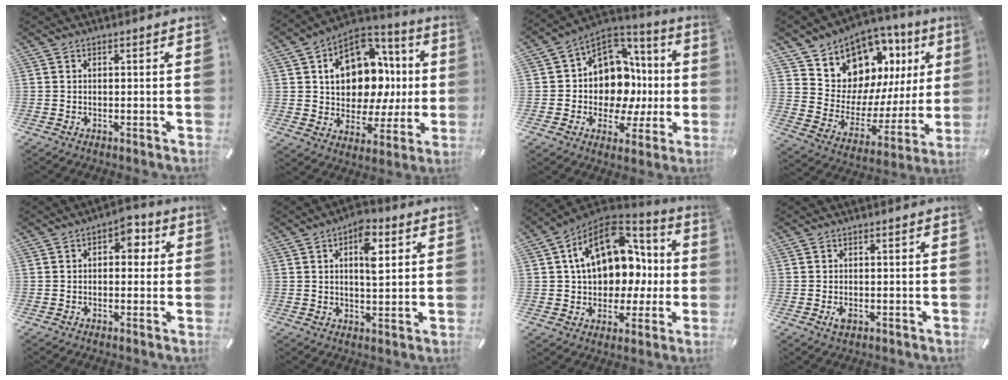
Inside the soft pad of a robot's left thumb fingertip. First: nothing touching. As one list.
[{"total": 15.7, "force": [3.4, 12.1, 9.4], "torque": [-0.137, -0.025, 0.067]}, {"total": 12.5, "force": [0.8, 11.4, 5.3], "torque": [-0.068, -0.040, 0.026]}, {"total": 11.7, "force": [8.7, 7.7, 1.3], "torque": [-0.030, -0.104, 0.163]}, {"total": 4.7, "force": [0.4, 3.2, 3.5], "torque": [-0.038, 0.003, -0.003]}, {"total": 8.4, "force": [2.7, 4.5, 6.6], "torque": [-0.079, -0.012, 0.038]}, {"total": 17.7, "force": [4.0, 13.1, 11.2], "torque": [-0.182, -0.014, 0.076]}, {"total": 2.3, "force": [-0.7, 1.4, 1.6], "torque": [-0.036, -0.001, -0.013]}]